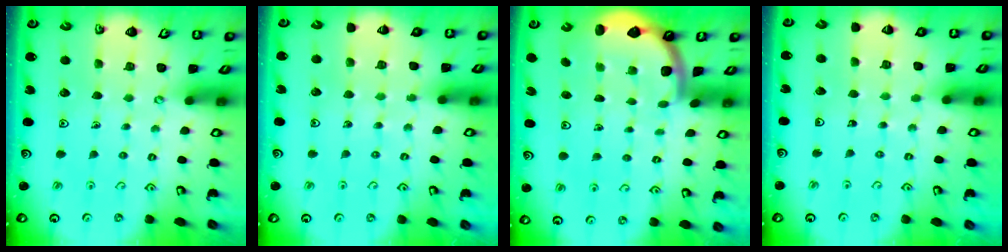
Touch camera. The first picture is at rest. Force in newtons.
{"total": 4.8, "press": 4.4, "slide": 1.9}
{"total": 1.6, "press": 1.6, "slide": 0.1}
{"total": 2.4, "press": 2.4, "slide": 0.3}